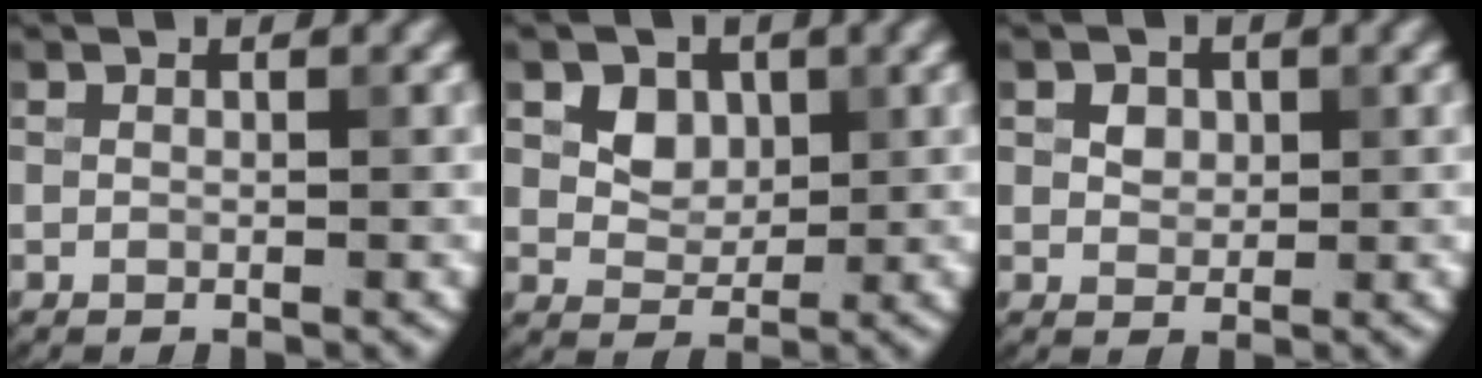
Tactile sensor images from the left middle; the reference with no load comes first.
{"total": 2.8, "force": [0.7, 2.2, 1.5], "torque": [-0.028, 0.000, 0.014]}
{"total": 3.6, "force": [1.8, 2.3, 2.1], "torque": [-0.047, 0.011, 0.024]}